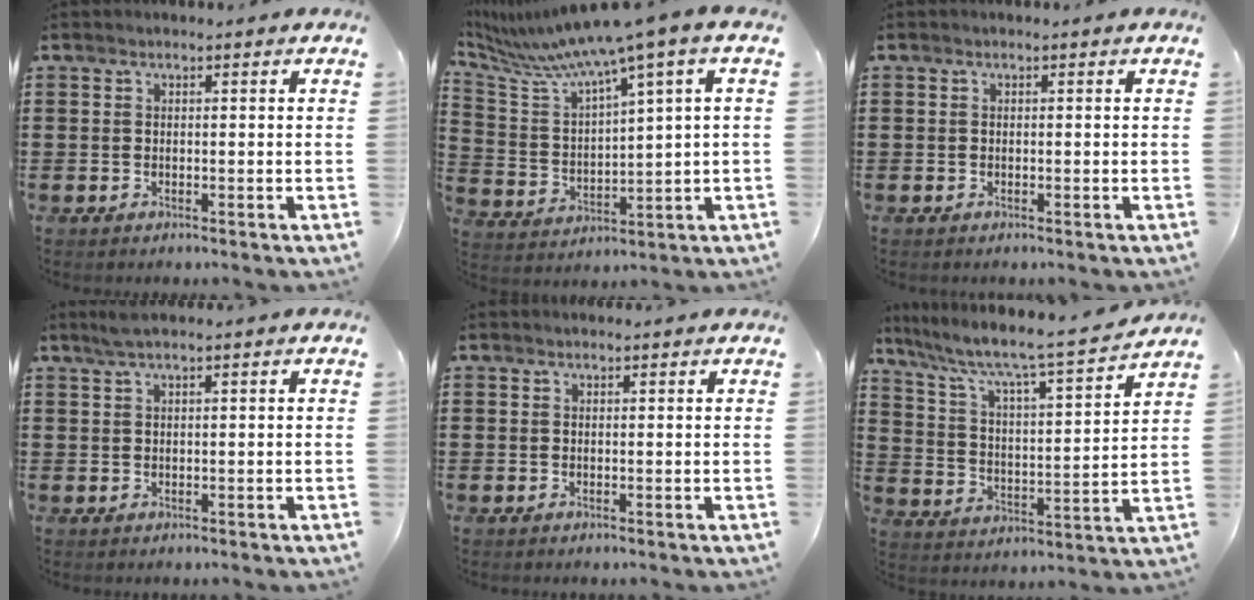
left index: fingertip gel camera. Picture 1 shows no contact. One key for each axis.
{"total": 7.8, "fx": 5.5, "fy": 0.1, "fz": 5.6, "tx": -0.140, "ty": -0.042, "tz": 0.082}
{"total": 0.0}
{"total": 2.0, "fx": 1.4, "fy": 0.1, "fz": 1.4, "tx": -0.029, "ty": 0.002, "tz": 0.025}
{"total": 0.6, "fx": 0.5, "fy": 0.0, "fz": 0.2, "tx": -0.006, "ty": 0.000, "tz": 0.011}
{"total": 6.1, "fx": 5.2, "fy": 0.3, "fz": 3.1, "tx": -0.086, "ty": -0.045, "tz": 0.076}